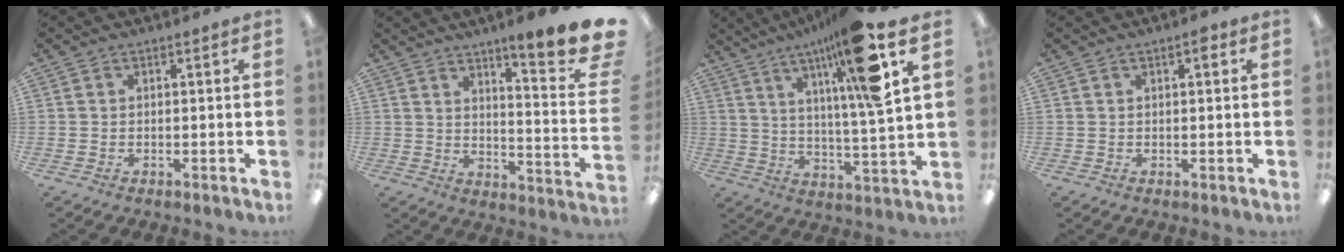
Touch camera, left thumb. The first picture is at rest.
{"total": 12.4, "force": [9.4, 0.9, 8.1], "torque": [-0.114, -0.087, 0.152]}
{"total": 18.2, "force": [10.6, 1.8, 14.7], "torque": [-0.240, -0.050, 0.150]}
{"total": 2.1, "force": [1.0, 0.6, 1.7], "torque": [-0.020, -0.004, 0.013]}